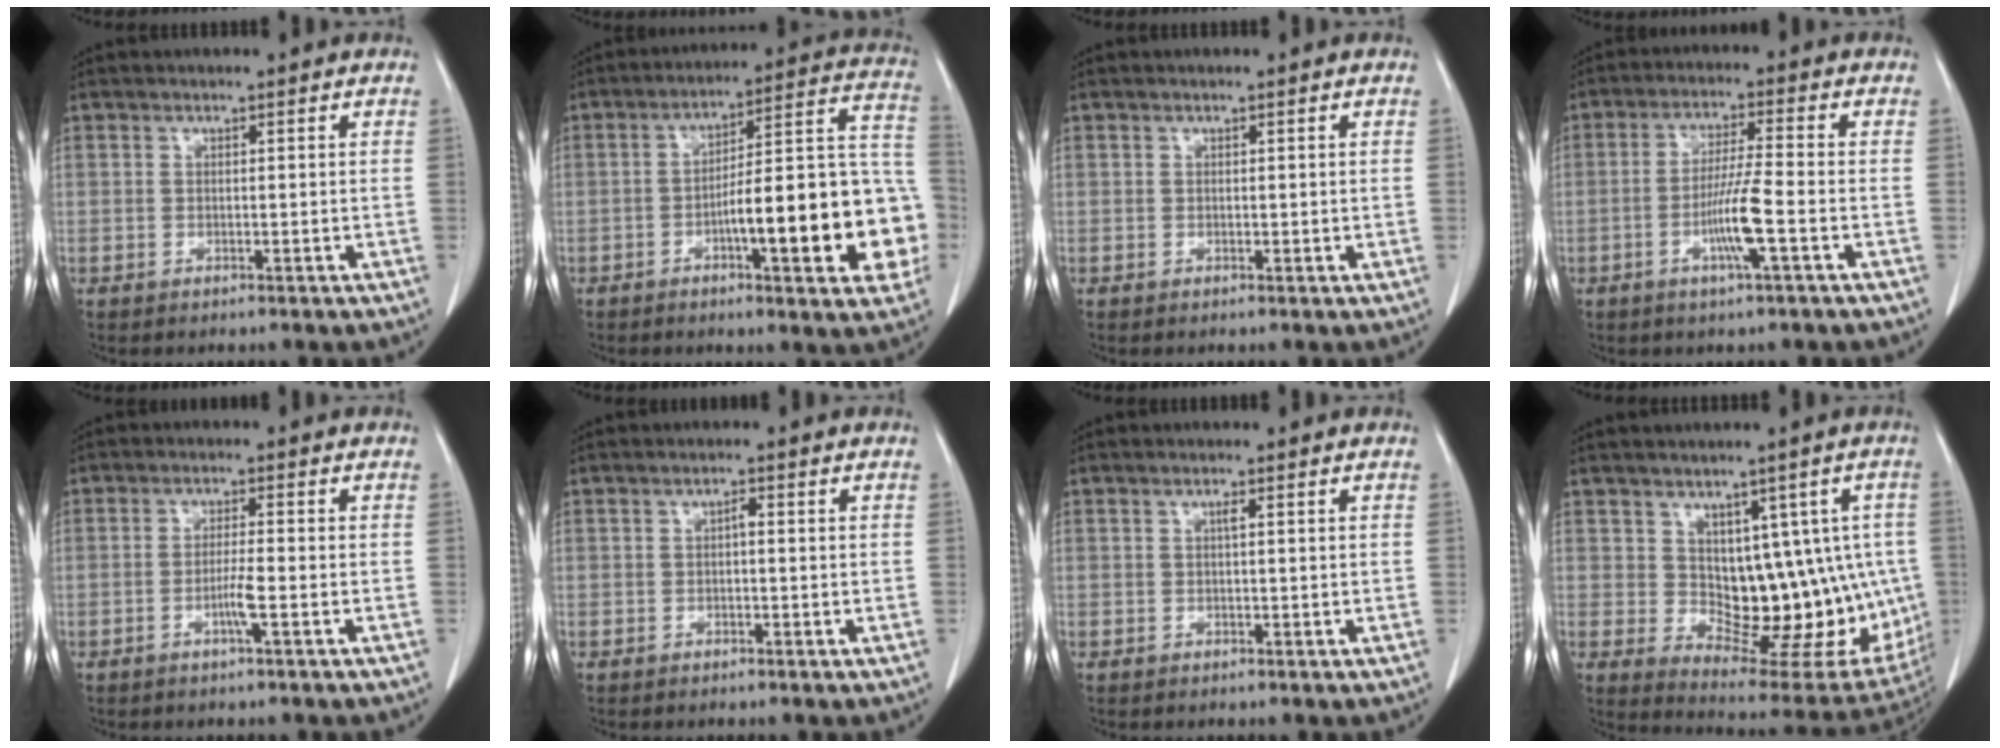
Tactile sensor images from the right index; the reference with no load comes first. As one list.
[{"total": 19.3, "force": [-5.2, 3.5, 18.2], "torque": [-0.188, 0.038, -0.065]}, {"total": 0.0}, {"total": 7.1, "force": [-2.4, -0.4, 6.6], "torque": [-0.128, -0.005, -0.047]}, {"total": 3.1, "force": [-1.2, -0.2, 2.8], "torque": [-0.054, -0.003, -0.024]}, {"total": 1.3, "force": [0.2, 0.4, 1.2], "torque": [-0.016, 0.004, 0.002]}, {"total": 0.9, "force": [0.3, 0.1, 0.8], "torque": [-0.015, 0.001, 0.004]}, {"total": 15.2, "force": [0.7, 8.2, 12.8], "torque": [-0.139, 0.010, 0.035]}]